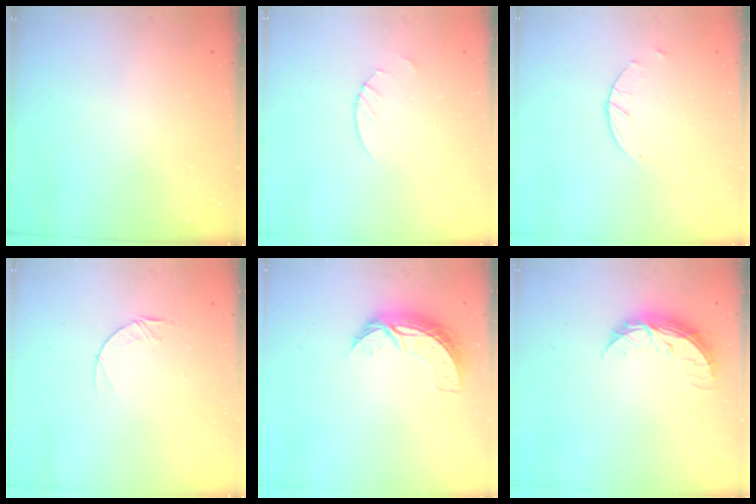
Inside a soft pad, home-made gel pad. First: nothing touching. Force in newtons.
{"total": 1.8, "press": 1.8, "slide": 0.2}
{"total": 2.6, "press": 2.6, "slide": 0.4}
{"total": 4.1, "press": 4.1, "slide": 0.4}
{"total": 8.4, "press": 8.4, "slide": 0.2}
{"total": 7.8, "press": 7.8, "slide": 0.4}